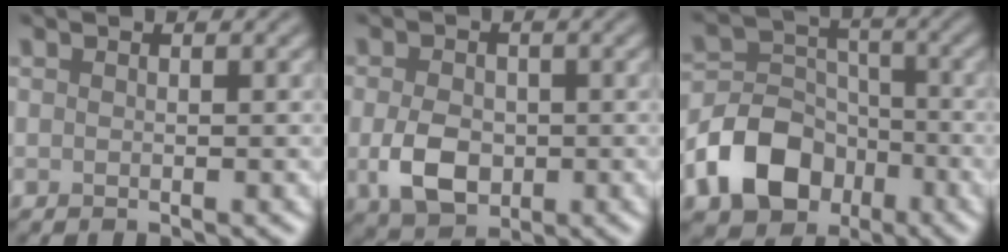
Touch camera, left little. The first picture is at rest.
{"total": 4.6, "force": [-0.8, 3.2, 3.1], "torque": [-0.064, -0.009, -0.019]}
{"total": 8.0, "force": [-3.9, 5.8, 3.9], "torque": [-0.070, -0.004, -0.082]}